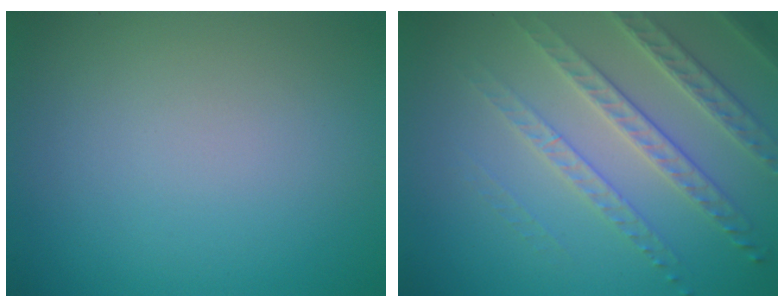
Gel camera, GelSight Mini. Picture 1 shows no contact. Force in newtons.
{"total": 4.4, "press": 3.9, "slide": 2.1}